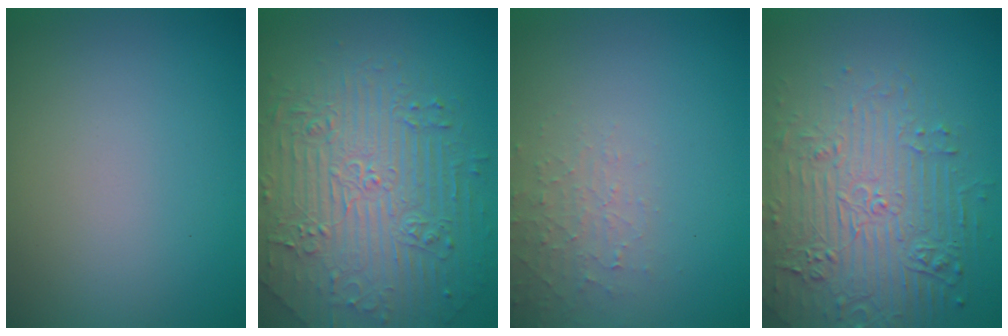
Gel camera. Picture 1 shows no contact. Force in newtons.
{"total": 6.1, "press": 5.5, "slide": 2.6}
{"total": 2.1, "press": 2.0, "slide": 0.5}
{"total": 6.7, "press": 5.2, "slide": 4.2}